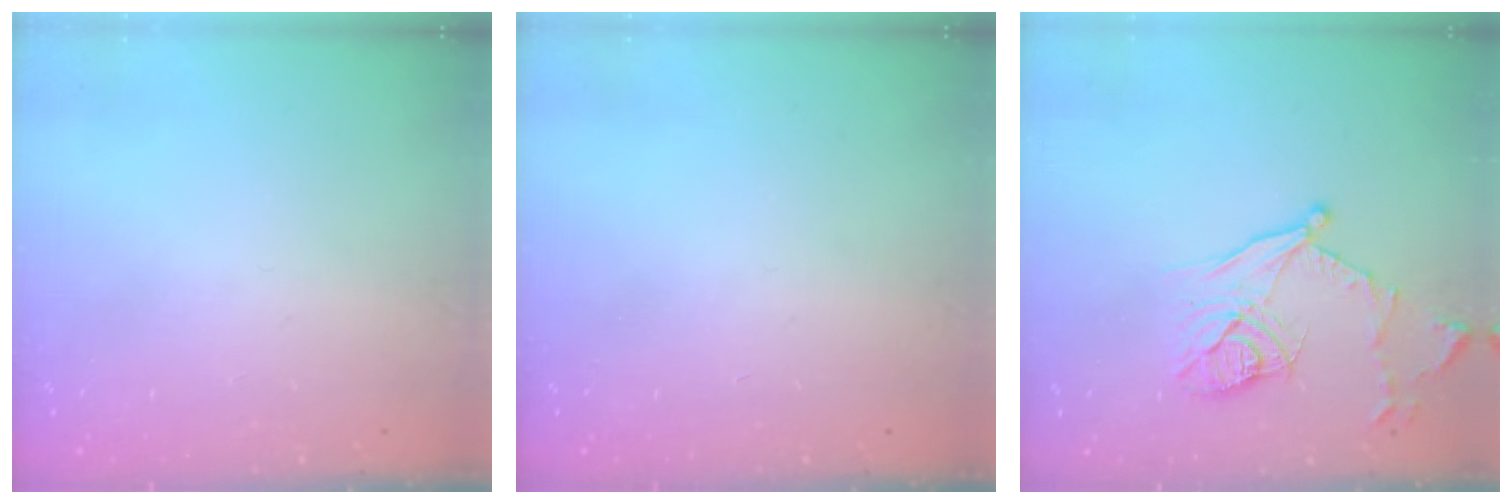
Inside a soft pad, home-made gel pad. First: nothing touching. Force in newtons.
{"total": 0.0}
{"total": 13.8, "press": 13.7, "slide": 1.8}